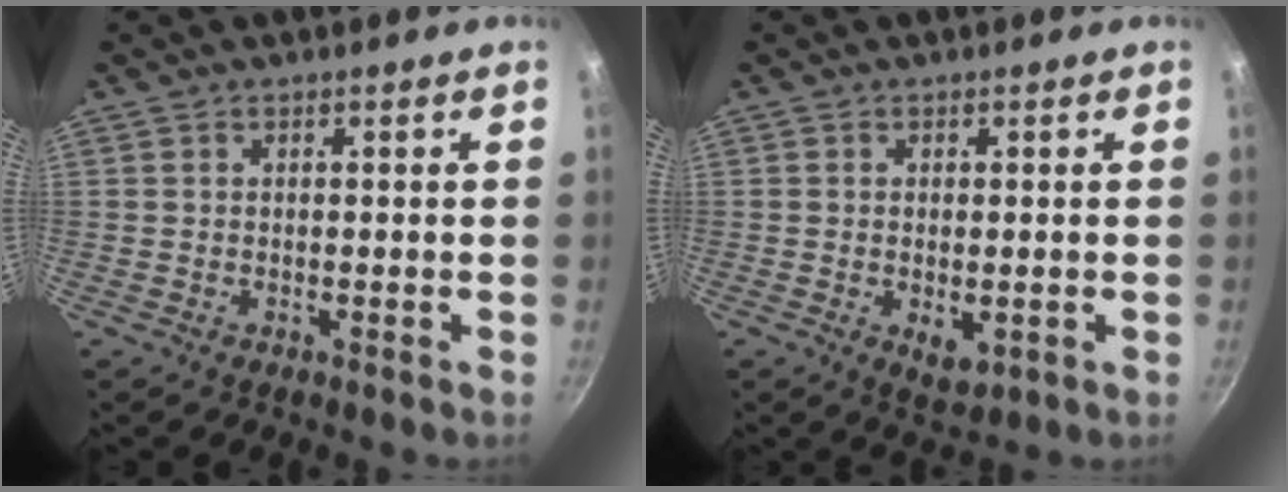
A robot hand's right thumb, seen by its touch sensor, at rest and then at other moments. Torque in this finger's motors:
{"motor_torque": [-0.18, 0.33, 0.29, 0.30, 0.08]}